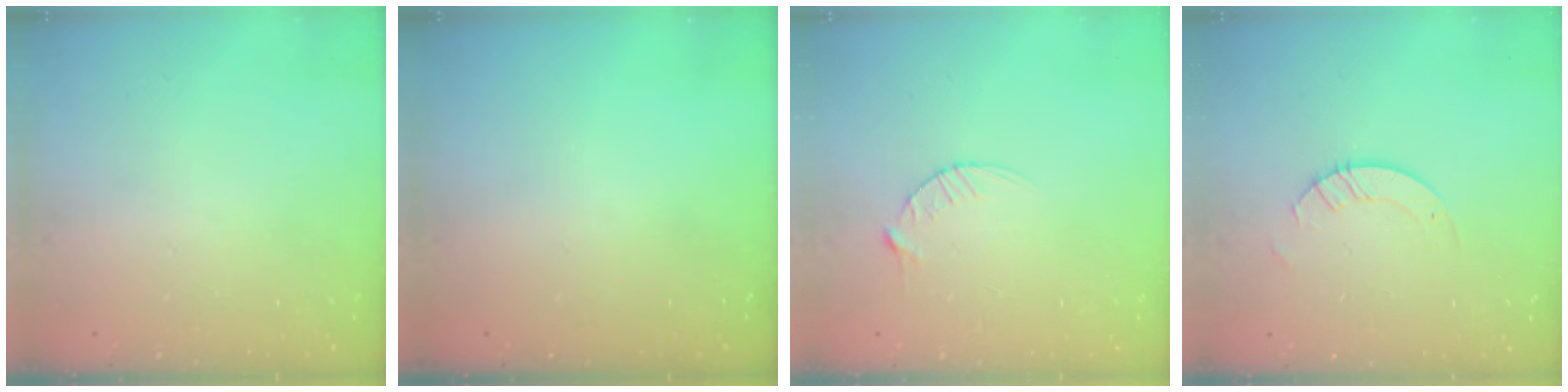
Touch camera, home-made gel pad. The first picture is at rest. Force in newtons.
{"total": 0.0}
{"total": 3.0, "press": 3.0, "slide": 0.4}
{"total": 2.6, "press": 2.6, "slide": 0.2}